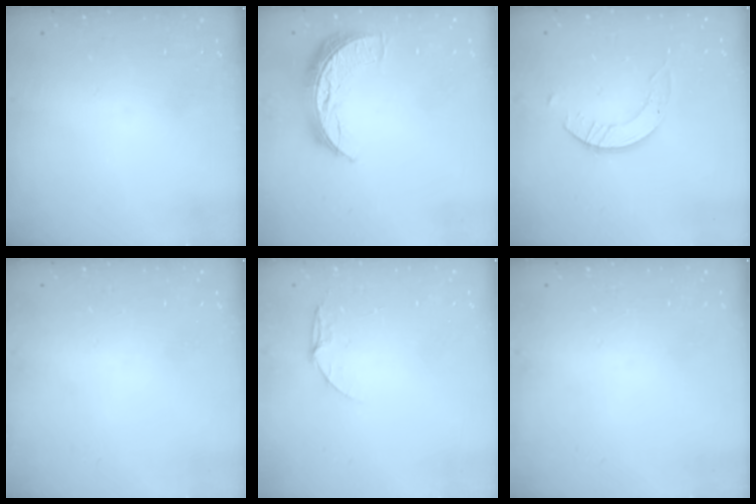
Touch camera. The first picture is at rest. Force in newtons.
{"total": 10.9, "press": 10.9, "slide": 0.4}
{"total": 3.0, "press": 3.0, "slide": 0.2}
{"total": 0.0}
{"total": 5.4, "press": 5.4, "slide": 0.5}
{"total": 0.0}